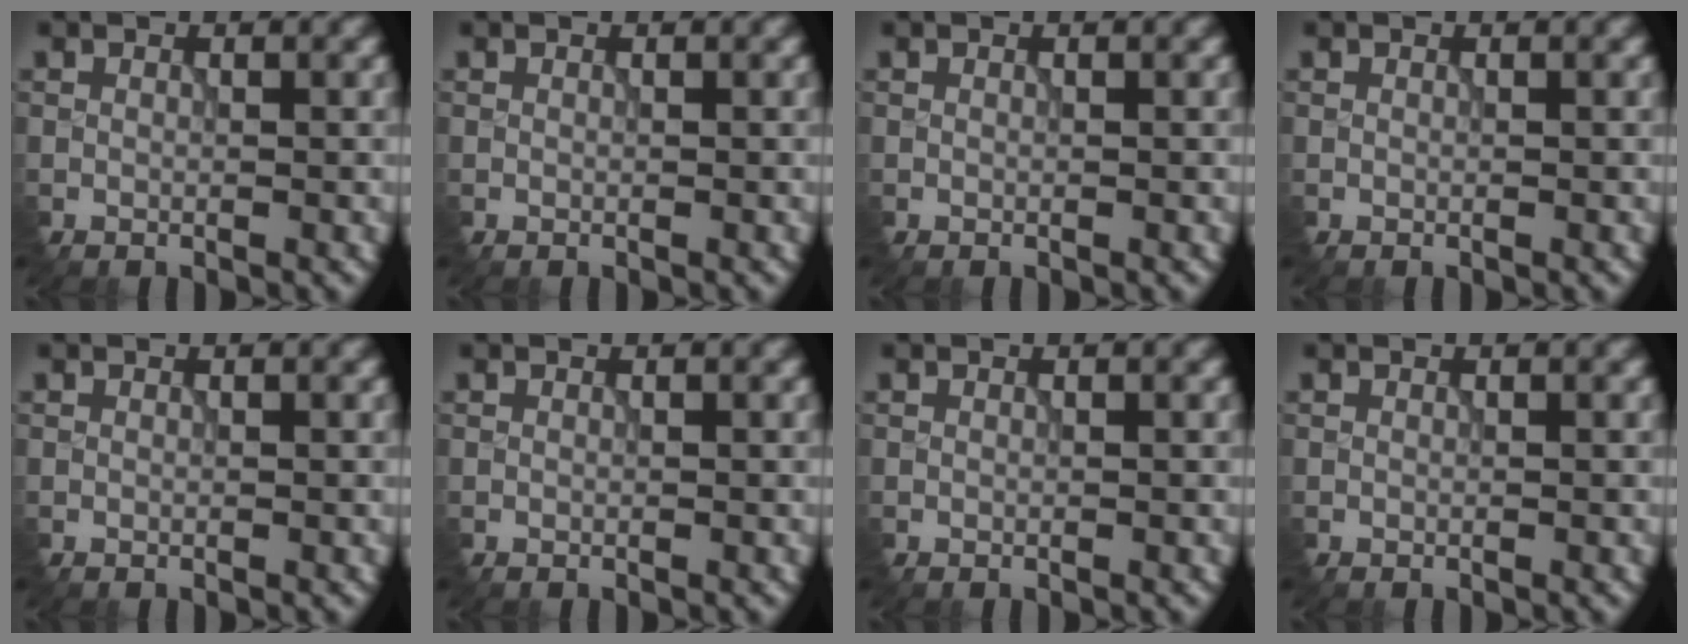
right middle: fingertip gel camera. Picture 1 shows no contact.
{"total": 0.0}
{"total": 0.0}
{"total": 0.0}
{"total": 0.0}
{"total": 0.0}
{"total": 0.0}
{"total": 0.0}